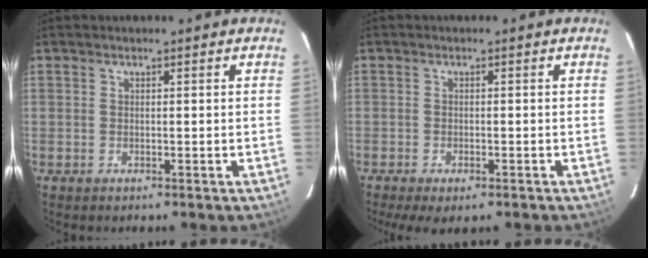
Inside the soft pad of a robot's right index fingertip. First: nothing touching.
{"total": 6.1, "force": [-4.3, 2.2, 3.7], "torque": [-0.089, -0.024, -0.067]}